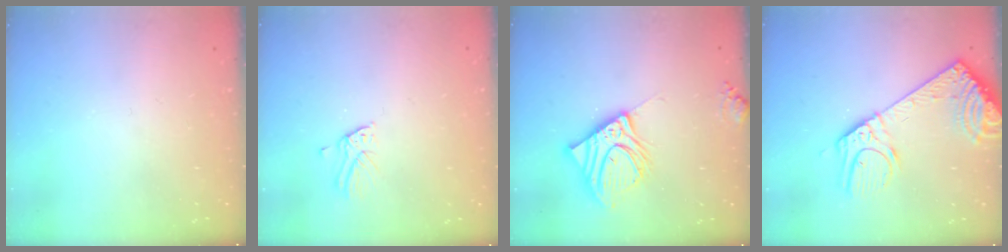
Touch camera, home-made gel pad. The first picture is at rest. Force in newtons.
{"total": 2.1, "press": 2.1, "slide": 0.1}
{"total": 14.6, "press": 14.4, "slide": 2.6}
{"total": 16.5, "press": 16.2, "slide": 3.4}